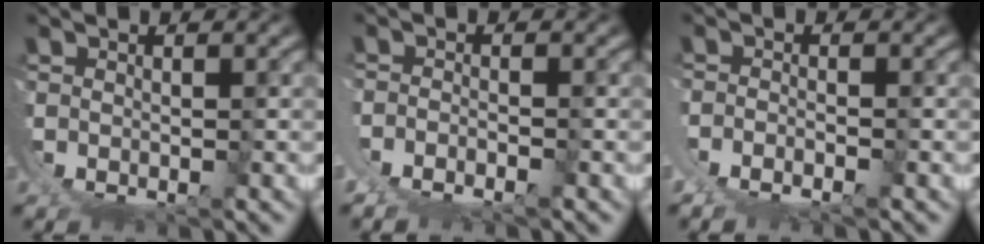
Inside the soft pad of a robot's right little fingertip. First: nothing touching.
{"total": 2.8, "force": [-0.6, 2.2, 1.7], "torque": [-0.033, -0.007, -0.010]}
{"total": 2.3, "force": [-0.4, 1.5, 1.6], "torque": [-0.032, -0.005, -0.005]}